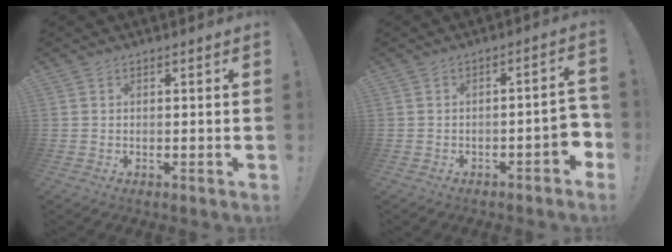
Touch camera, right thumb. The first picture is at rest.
{"total": 4.9, "force": [-2.0, 1.6, 4.1], "torque": [-0.058, 0.006, -0.032]}